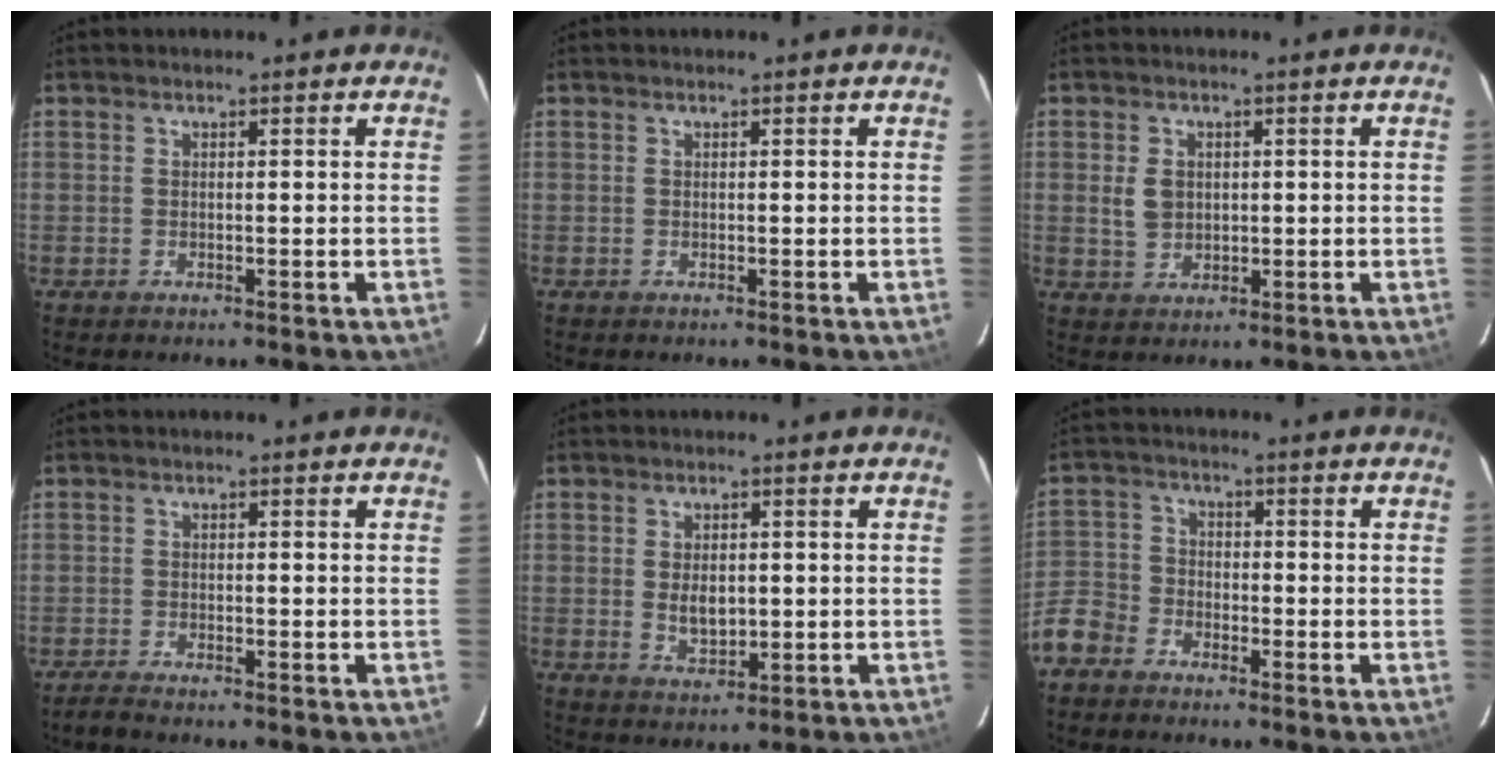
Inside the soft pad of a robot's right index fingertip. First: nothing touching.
{"total": 0.0}
{"total": 4.0, "force": [0.5, 3.3, 2.3], "torque": [-0.046, 0.005, 0.012]}
{"total": 2.2, "force": [-2.1, 0.2, 0.8], "torque": [-0.028, -0.005, -0.039]}
{"total": 4.7, "force": [-0.1, 3.0, 3.7], "torque": [-0.064, -0.003, 0.005]}
{"total": 8.9, "force": [-5.9, 6.0, 2.7], "torque": [-0.074, 0.015, -0.128]}